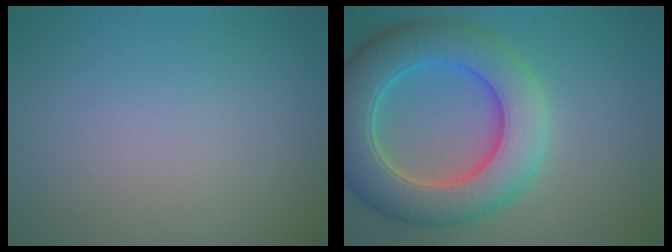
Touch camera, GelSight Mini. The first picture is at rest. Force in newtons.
{"total": 9.5, "press": 9.5, "slide": 0.5}